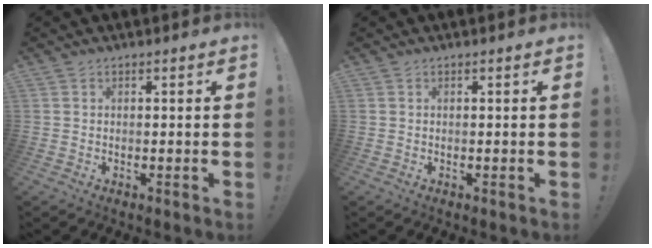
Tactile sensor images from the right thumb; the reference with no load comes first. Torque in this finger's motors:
{"motor_torque": [0.00, 0.01, -0.03, 0.02, 0.00]}